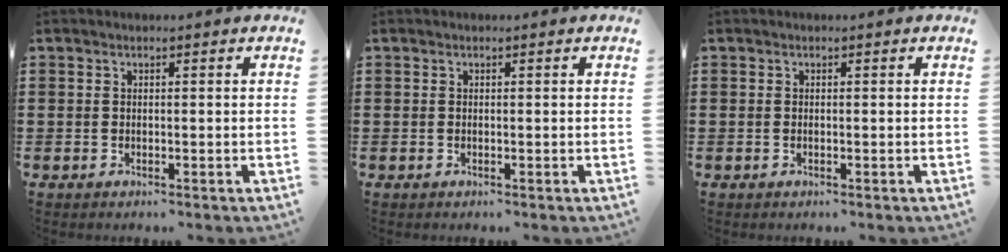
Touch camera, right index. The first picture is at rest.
{"total": 0.0}
{"total": 0.0}